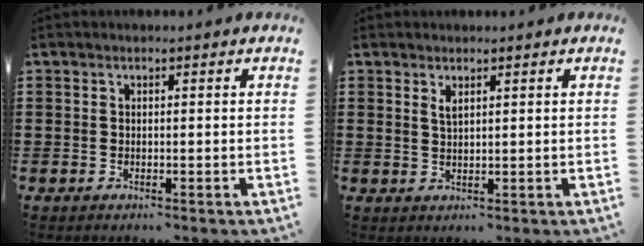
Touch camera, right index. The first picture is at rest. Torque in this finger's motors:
{"motor_torque": [0.11, -0.09, 0.03, 0.05]}